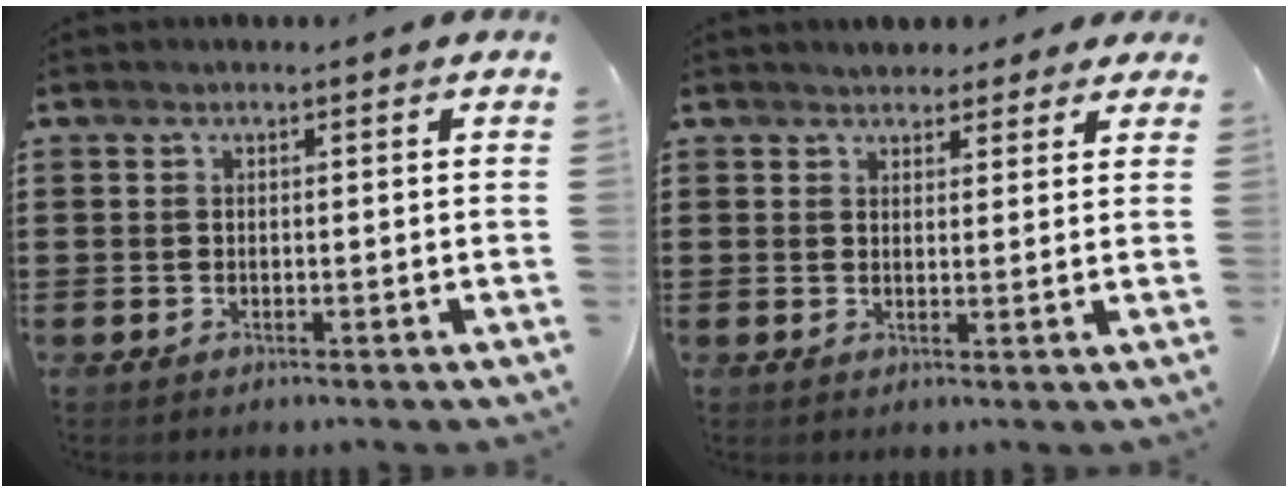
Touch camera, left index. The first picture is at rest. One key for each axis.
{"total": 2.7, "fx": 2.4, "fy": 1.1, "fz": 0.0, "tx": -0.001, "ty": -0.001, "tz": 0.043}